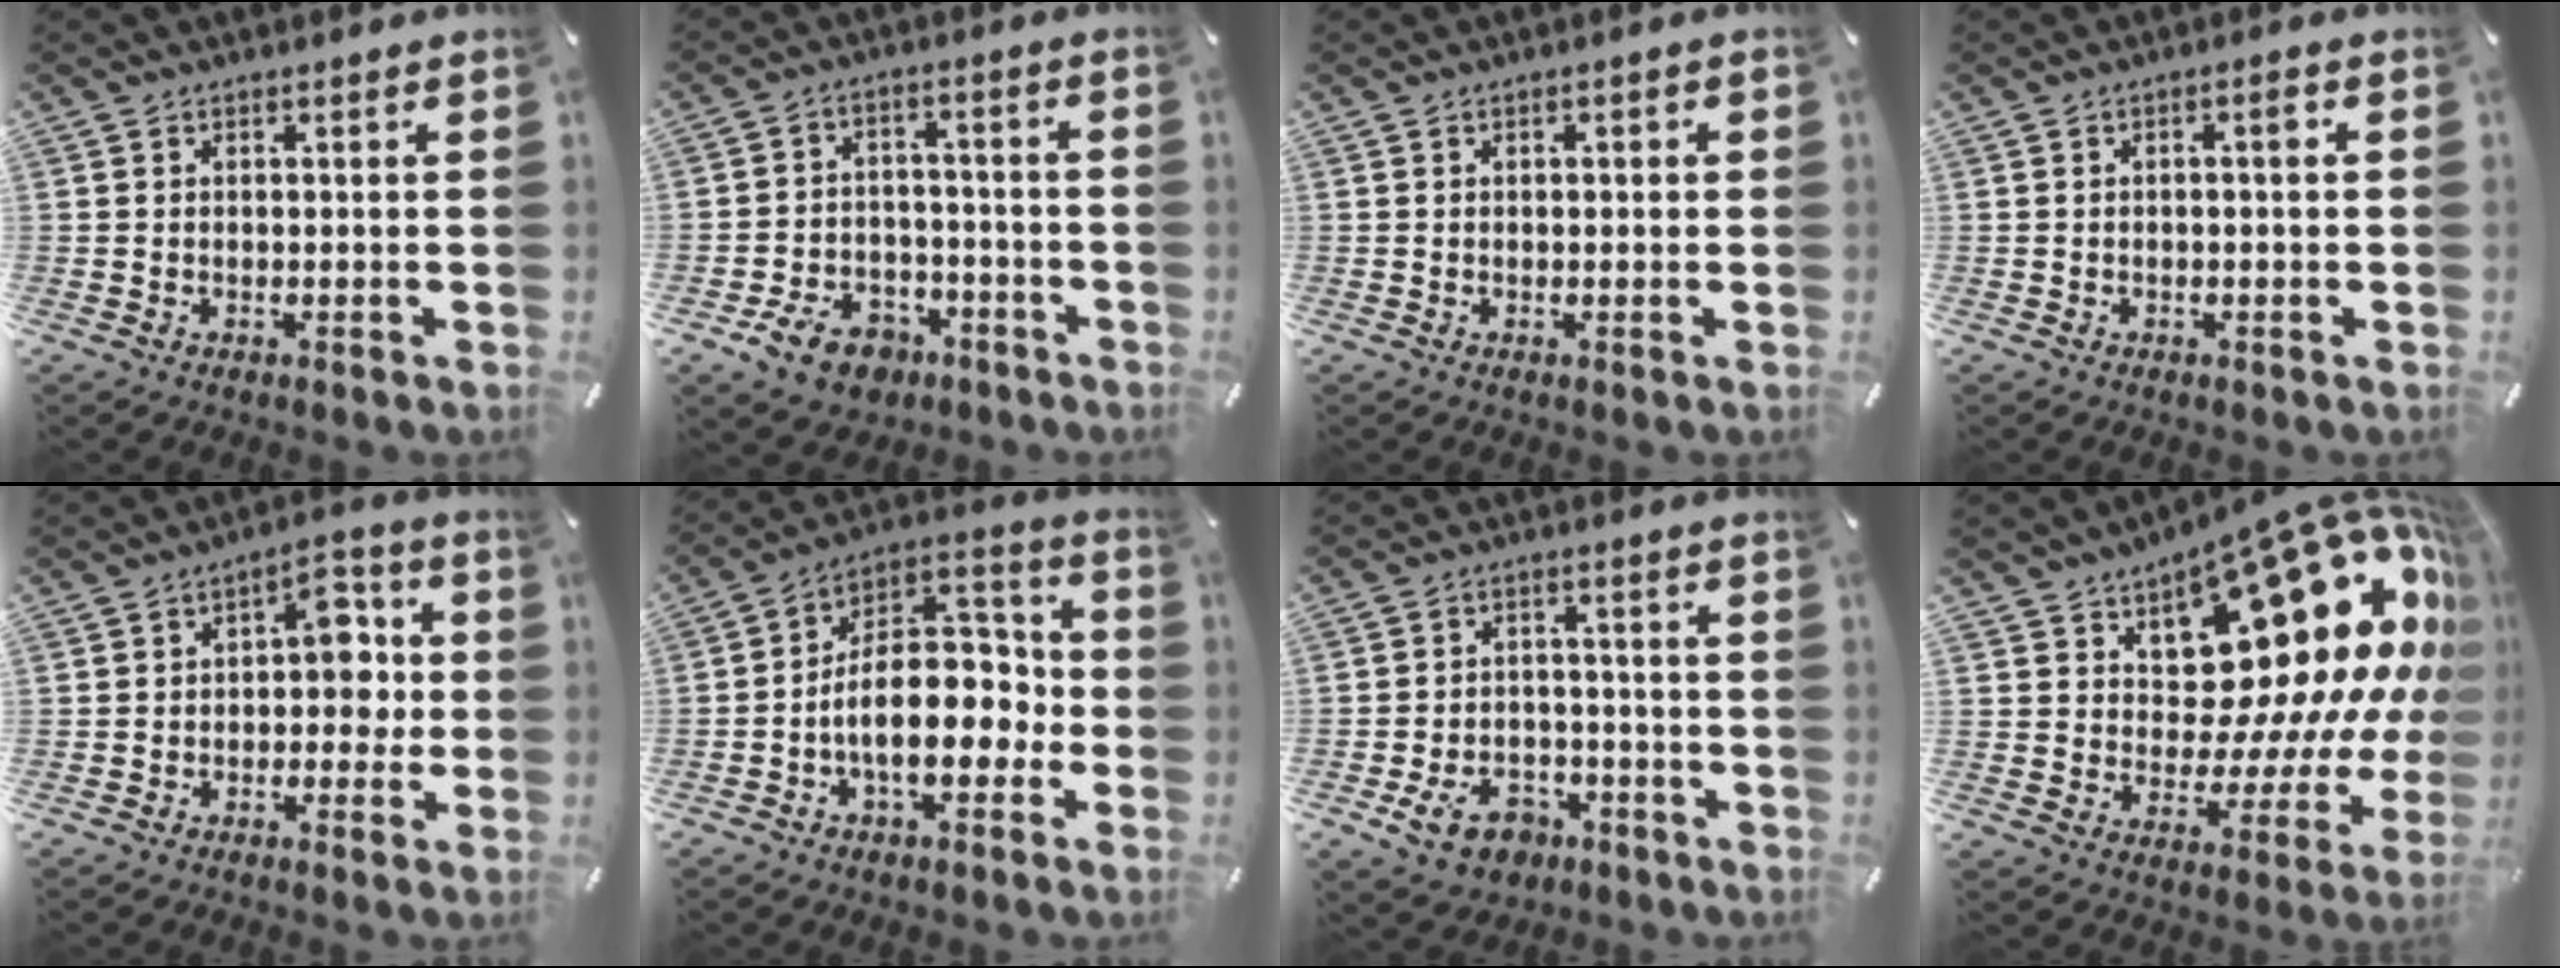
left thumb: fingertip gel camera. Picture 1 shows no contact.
{"total": 9.5, "force": [-5.6, 6.5, 3.9], "torque": [-0.067, 0.049, -0.096]}
{"total": 0.9, "force": [-0.1, 0.5, 0.7], "torque": [-0.012, 0.002, -0.003]}
{"total": 2.1, "force": [0.0, 0.6, 2.0], "torque": [-0.038, 0.010, -0.004]}
{"total": 8.0, "force": [-0.4, 5.5, 5.8], "torque": [-0.070, 0.004, -0.016]}
{"total": 17.3, "force": [-3.1, 10.5, 13.3], "torque": [-0.189, -0.002, -0.045]}
{"total": 9.0, "force": [-4.6, 6.4, 4.2], "torque": [-0.075, 0.033, -0.082]}
{"total": 27.5, "force": [11.6, 14.9, 20.0], "torque": [-0.235, -0.112, 0.220]}